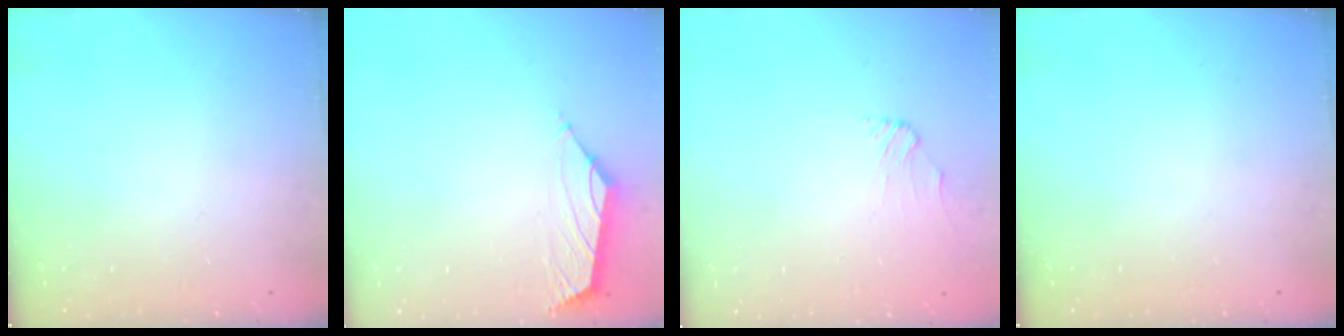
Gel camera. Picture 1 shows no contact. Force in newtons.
{"total": 1.5, "press": 1.4, "slide": 0.6}
{"total": 0.6, "press": 0.4, "slide": 0.4}
{"total": 0.0}